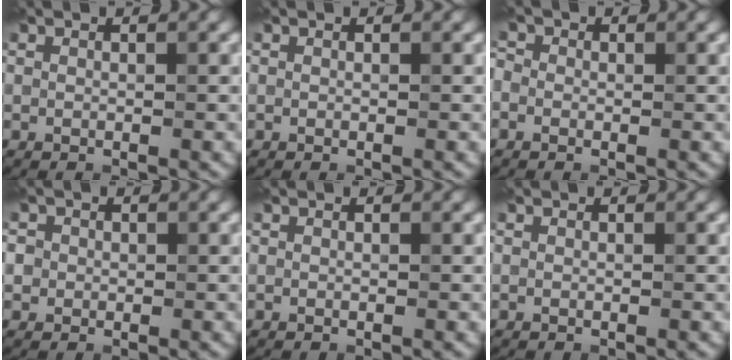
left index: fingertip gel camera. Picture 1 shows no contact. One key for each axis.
{"total": 0.0}
{"total": 1.6, "fx": 0.1, "fy": 1.4, "fz": 0.8, "tx": -0.009, "ty": 0.004, "tz": -0.016}
{"total": 2.2, "fx": 0.6, "fy": 2.0, "fz": 0.7, "tx": 0.005, "ty": 0.010, "tz": 0.000}
{"total": 0.0}
{"total": 0.0}